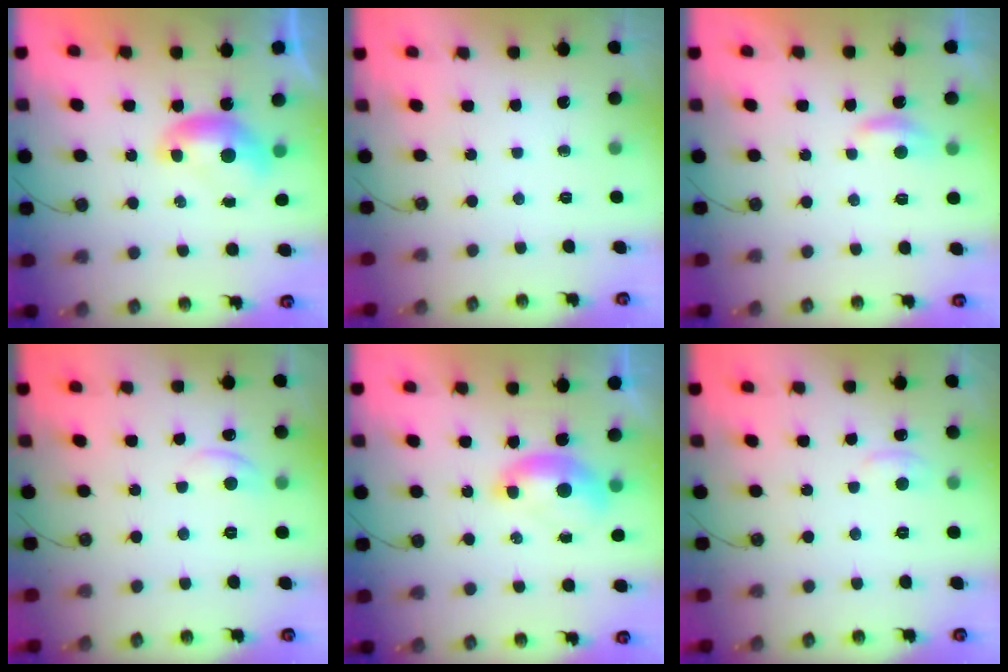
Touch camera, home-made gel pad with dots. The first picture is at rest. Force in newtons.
{"total": 0.0}
{"total": 1.3, "press": 1.2, "slide": 0.5}
{"total": 2.1, "press": 2.1, "slide": 0.5}
{"total": 1.5, "press": 1.4, "slide": 0.6}
{"total": 1.8, "press": 1.7, "slide": 0.6}